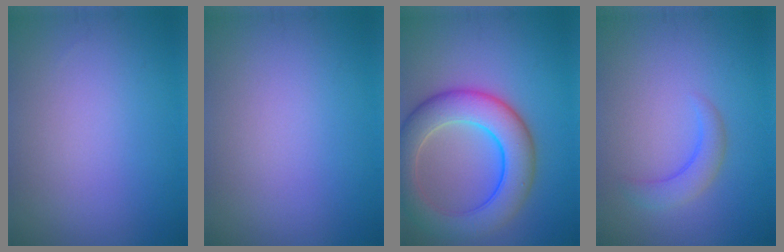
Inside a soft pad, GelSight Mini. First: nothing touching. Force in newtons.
{"total": 0.0}
{"total": 8.3, "press": 8.3, "slide": 0.5}
{"total": 2.3, "press": 2.3, "slide": 0.4}